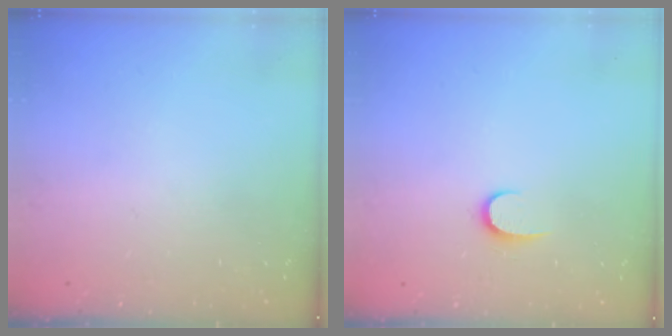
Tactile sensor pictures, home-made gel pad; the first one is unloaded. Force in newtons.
{"total": 5.4, "press": 5.4, "slide": 0.5}